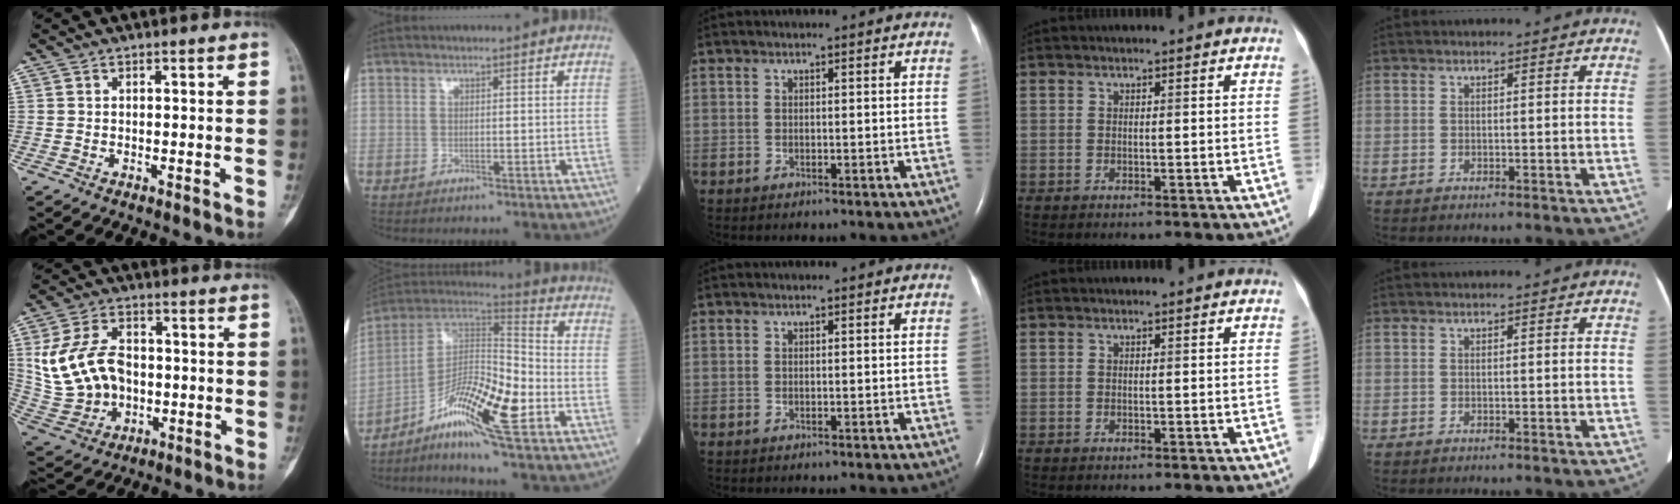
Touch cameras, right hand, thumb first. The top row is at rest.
{"thumb": {"total": 14.5, "force": [0.6, 10.9, 9.6], "torque": [-0.166, 0.013, 0.024]}, "index": {"total": 14.5, "force": [-6.2, 1.7, 13.0], "torque": [-0.235, 0.004, -0.116]}}